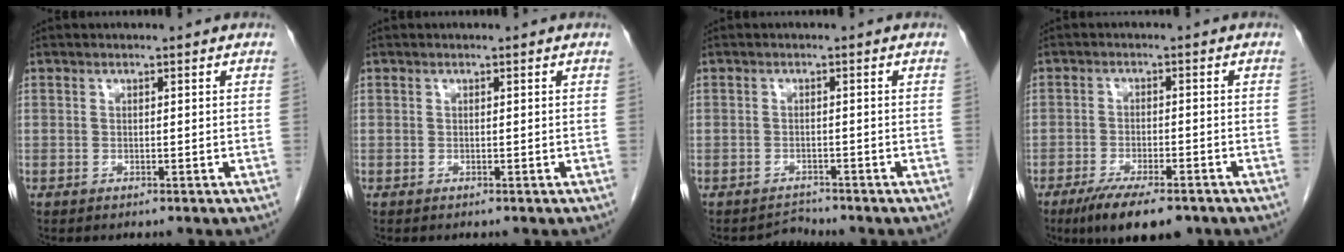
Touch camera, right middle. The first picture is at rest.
{"total": 0.0}
{"total": 1.7, "force": [-1.5, 0.1, -0.8], "torque": [0.015, -0.008, -0.023]}
{"total": 9.5, "force": [-6.8, 2.6, 6.1], "torque": [-0.094, -0.014, -0.106]}